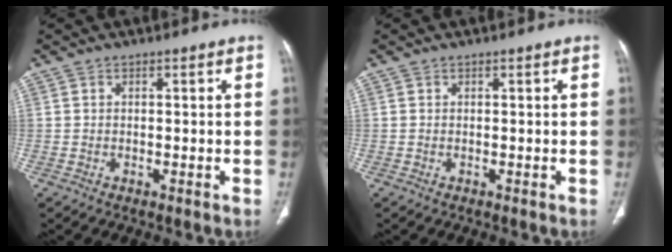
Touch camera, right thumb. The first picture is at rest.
{"total": 0.0}